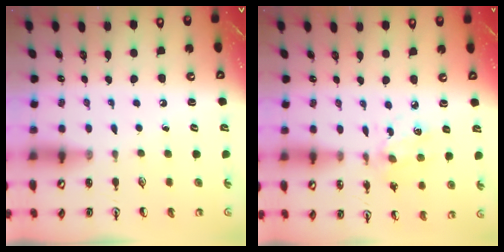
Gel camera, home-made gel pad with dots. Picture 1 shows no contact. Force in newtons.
{"total": 3.3, "press": 3.1, "slide": 1.1}